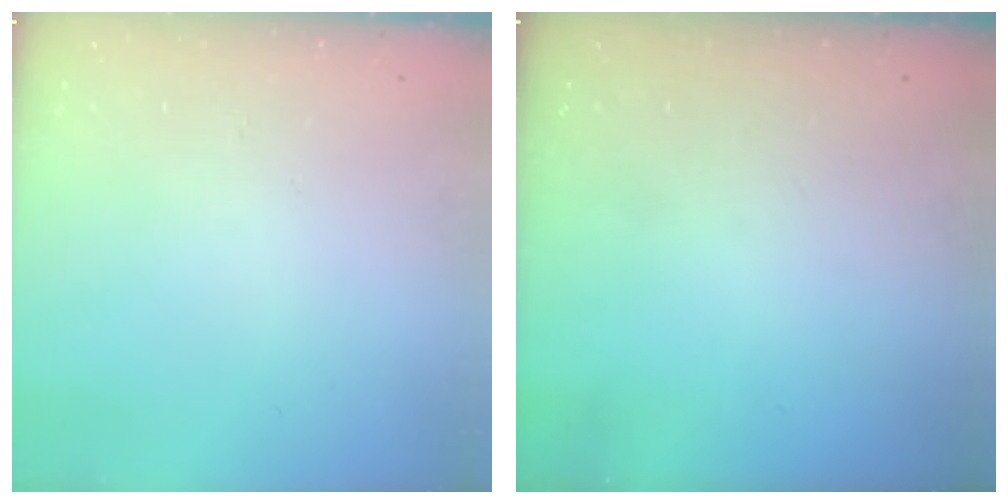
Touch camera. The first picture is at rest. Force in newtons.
{"total": 0.0}